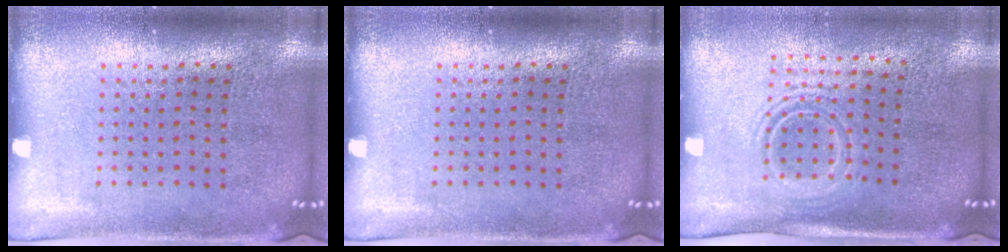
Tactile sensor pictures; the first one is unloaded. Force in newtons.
{"total": 0.0}
{"total": 1.6, "press": 1.2, "slide": 1.1}